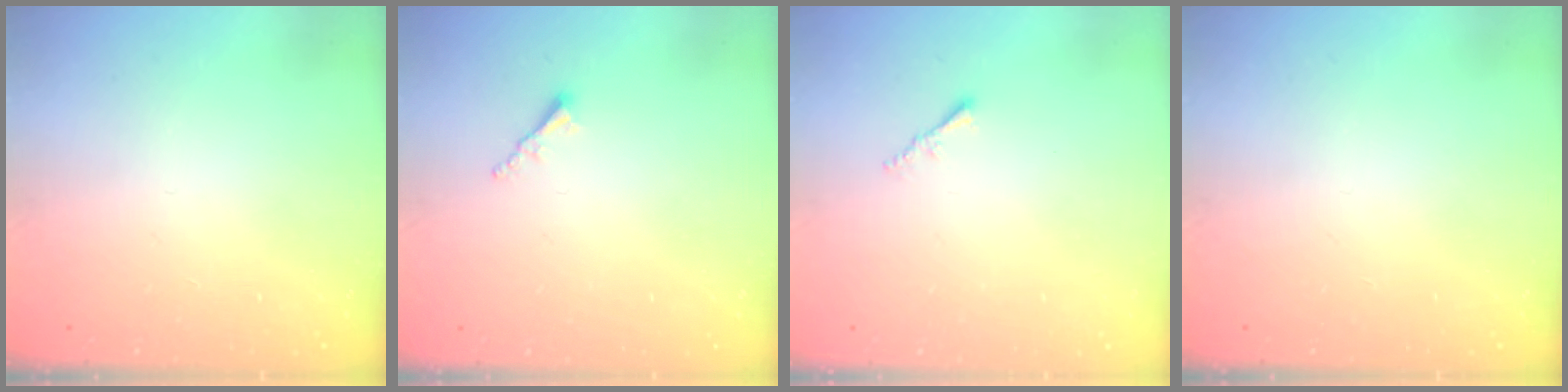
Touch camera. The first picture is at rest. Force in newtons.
{"total": 1.7, "press": 1.7, "slide": 0.3}
{"total": 1.0, "press": 1.0, "slide": 0.4}
{"total": 0.0}